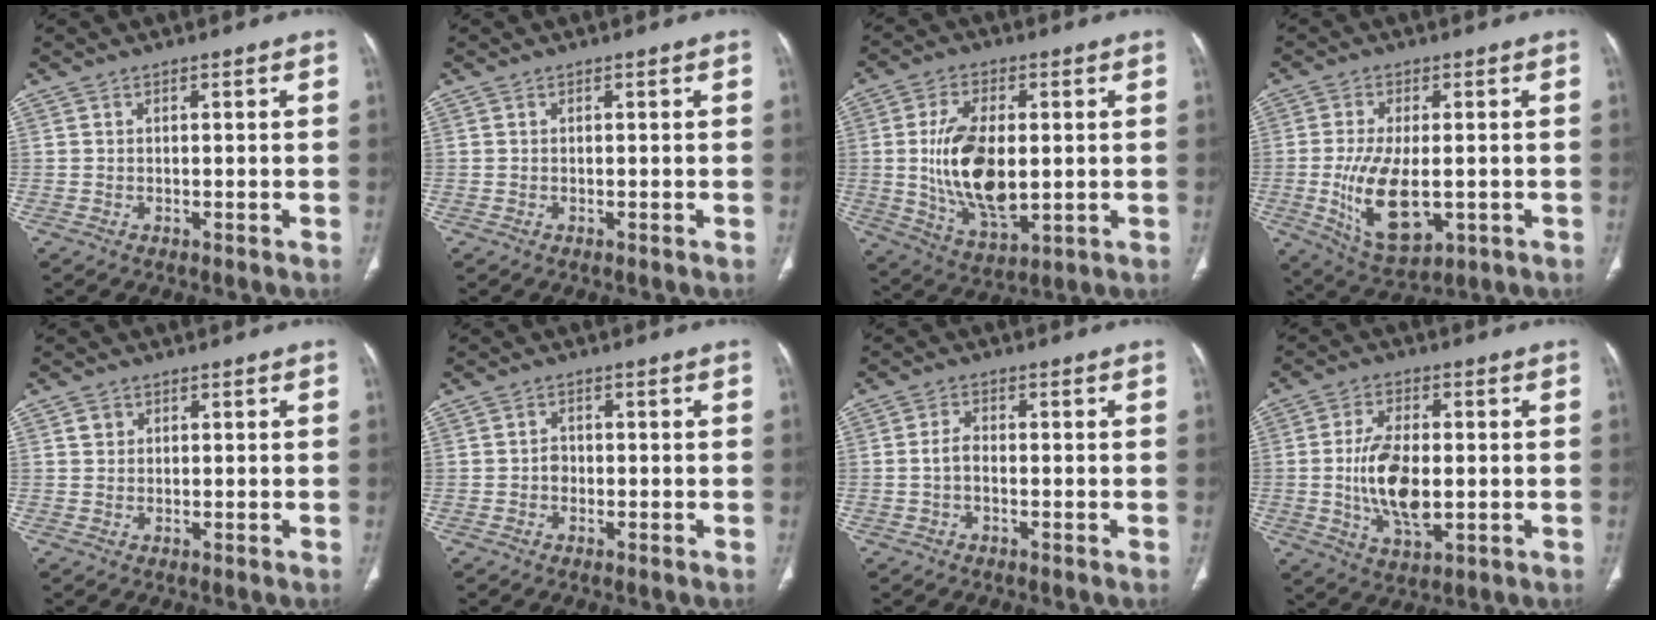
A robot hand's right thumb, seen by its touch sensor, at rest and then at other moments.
{"total": 0.0}
{"total": 15.2, "force": [0.3, 7.9, 13.0], "torque": [-0.239, -0.015, 0.015]}
{"total": 12.8, "force": [-2.2, 6.4, 10.9], "torque": [-0.198, -0.016, -0.023]}
{"total": 1.6, "force": [0.7, 1.4, 0.4], "torque": [0.001, -0.001, 0.009]}
{"total": 1.5, "force": [-0.4, 1.3, 0.7], "torque": [-0.002, 0.007, -0.010]}
{"total": 2.7, "force": [-0.5, 1.5, 2.2], "torque": [-0.045, 0.008, -0.012]}
{"total": 11.5, "force": [-0.8, 5.7, 10.0], "torque": [-0.189, -0.005, -0.010]}